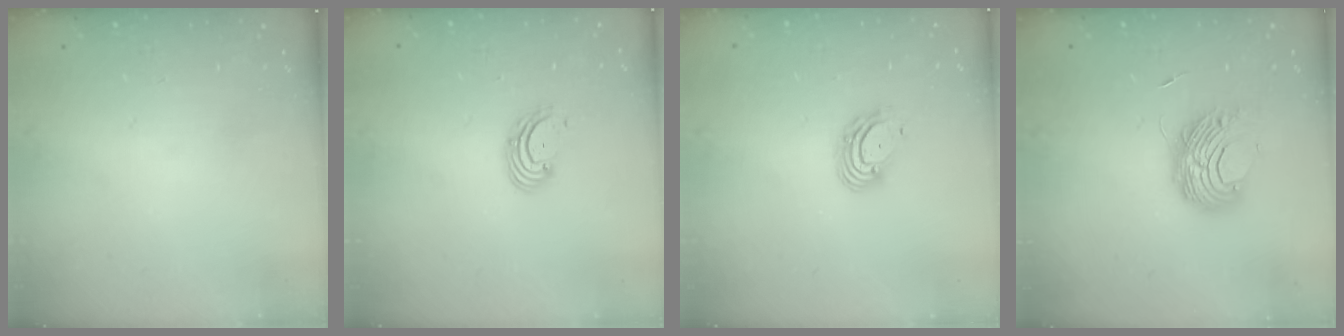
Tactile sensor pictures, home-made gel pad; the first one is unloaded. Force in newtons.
{"total": 2.9, "press": 2.9, "slide": 0.3}
{"total": 5.8, "press": 5.7, "slide": 0.8}
{"total": 9.2, "press": 9.2, "slide": 0.5}